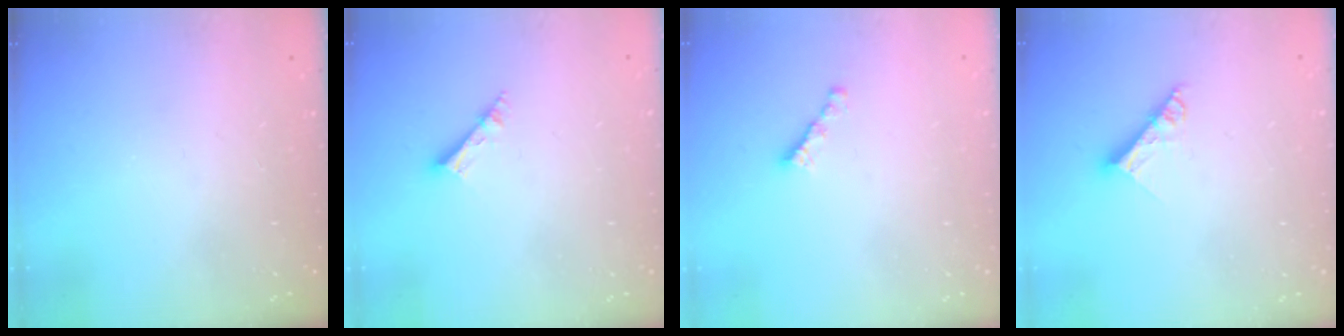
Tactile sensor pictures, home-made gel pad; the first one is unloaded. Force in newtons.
{"total": 3.8, "press": 3.8, "slide": 0.6}
{"total": 2.7, "press": 2.7, "slide": 0.2}
{"total": 7.9, "press": 7.9, "slide": 0.8}